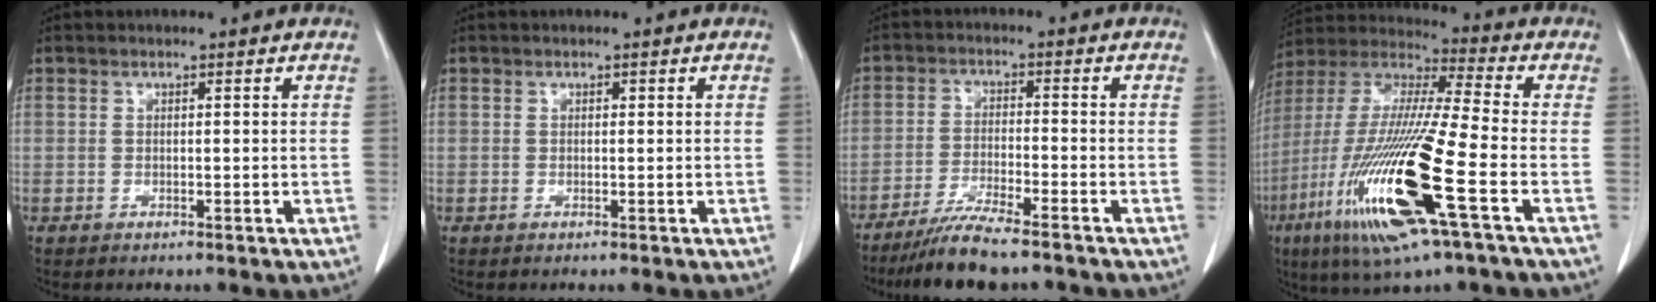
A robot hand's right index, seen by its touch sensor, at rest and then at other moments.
{"total": 0.0}
{"total": 7.6, "force": [-6.3, 0.0, 4.3], "torque": [-0.075, -0.021, -0.110]}
{"total": 22.0, "force": [-7.8, 1.5, 20.5], "torque": [-0.448, -0.038, -0.151]}